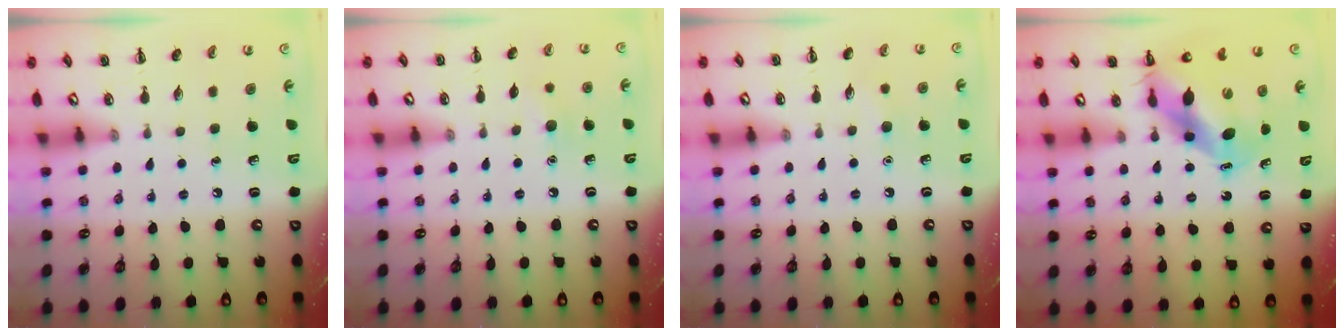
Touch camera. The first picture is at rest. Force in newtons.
{"total": 6.0, "press": 5.8, "slide": 1.4}
{"total": 4.6, "press": 4.5, "slide": 1.0}
{"total": 10.3, "press": 9.9, "slide": 2.9}